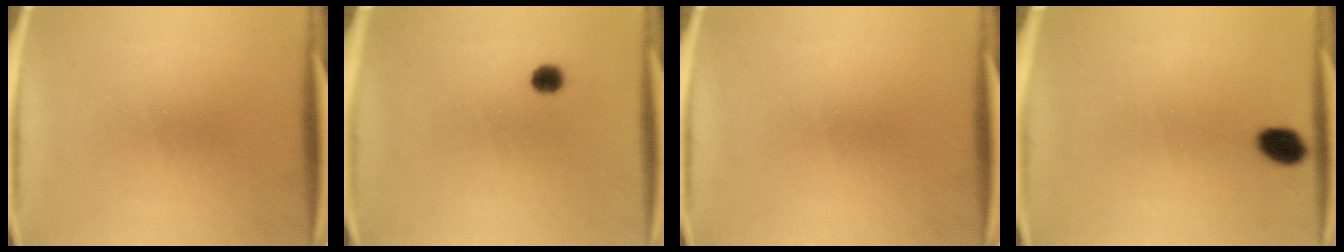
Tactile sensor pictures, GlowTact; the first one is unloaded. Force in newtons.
{"total": 1.9}
{"total": 0.0}
{"total": 2.3}